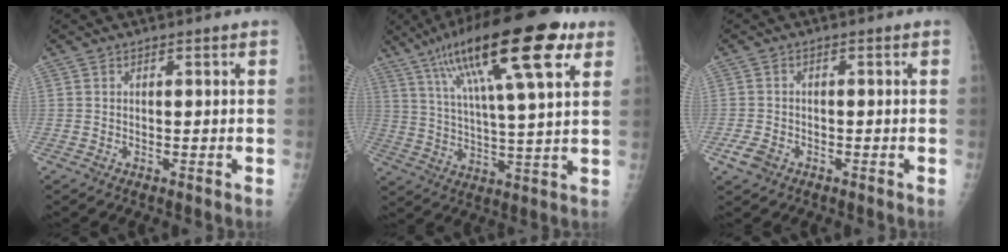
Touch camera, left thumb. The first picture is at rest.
{"total": 23.3, "force": [11.8, 5.4, 19.3], "torque": [-0.313, -0.006, 0.194]}
{"total": 3.2, "force": [-1.7, 2.2, 1.6], "torque": [-0.029, 0.002, -0.029]}